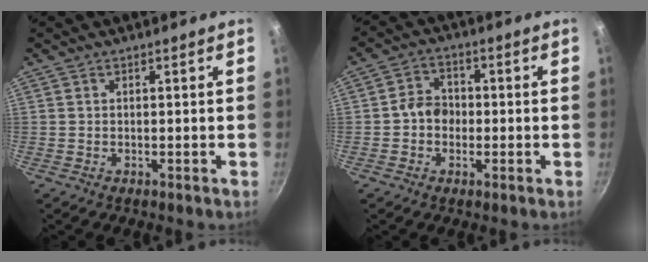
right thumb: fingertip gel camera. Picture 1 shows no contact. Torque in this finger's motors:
{"motor_torque": [0.20, 0.08, -0.27, 0.00, 0.02]}